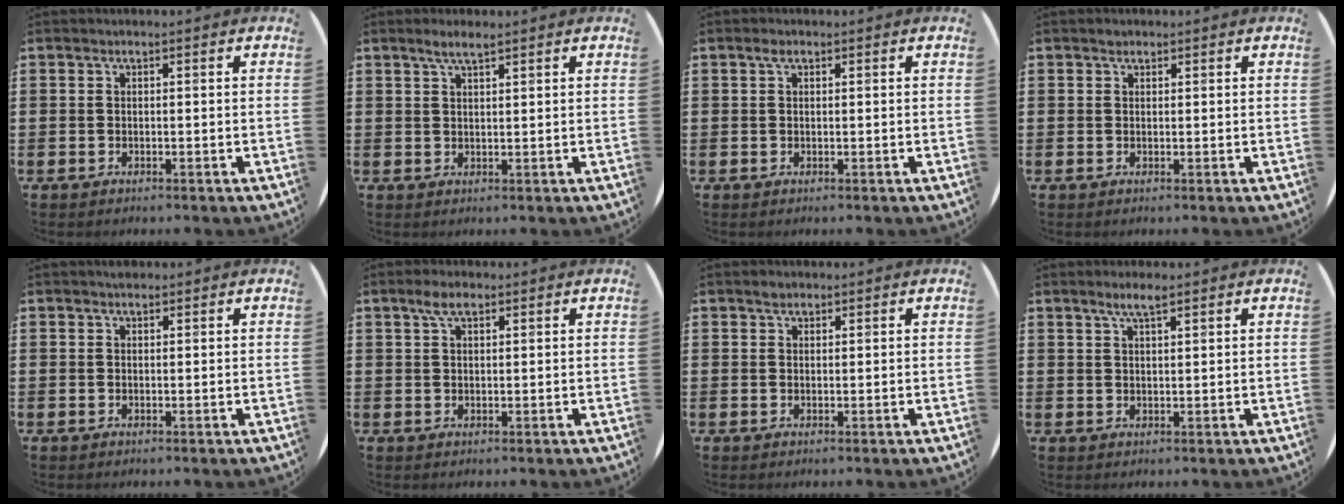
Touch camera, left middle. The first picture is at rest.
{"total": 2.5, "force": [1.9, 0.4, 1.5], "torque": [-0.032, 0.004, 0.034]}
{"total": 1.0, "force": [0.5, 0.5, 0.7], "torque": [-0.015, 0.005, 0.008]}
{"total": 0.7, "force": [0.6, 0.4, 0.1], "torque": [0.005, -0.001, 0.010]}
{"total": 0.6, "force": [0.6, 0.2, 0.0], "torque": [-0.001, 0.003, 0.011]}
{"total": 3.0, "force": [1.9, 1.2, 2.0], "torque": [-0.035, 0.005, 0.032]}
{"total": 1.1, "force": [0.9, 0.5, 0.3], "torque": [-0.008, 0.004, 0.018]}
{"total": 3.0, "force": [2.3, 0.5, 1.9], "torque": [-0.033, 0.001, 0.038]}